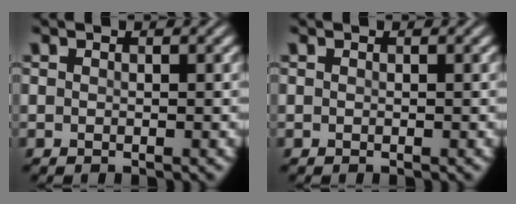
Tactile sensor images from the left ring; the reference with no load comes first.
{"total": 0.0}